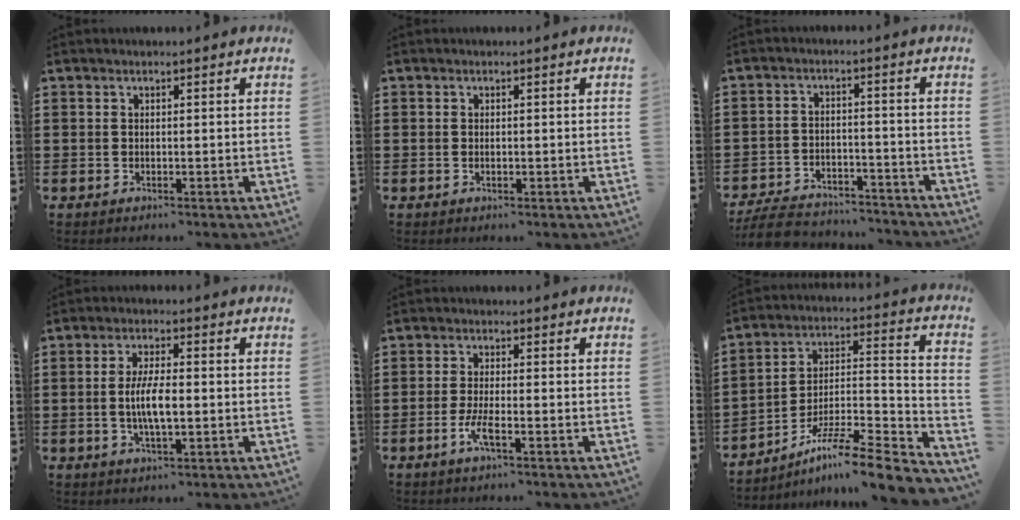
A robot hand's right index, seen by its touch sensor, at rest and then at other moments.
{"total": 0.6, "force": [-0.1, 0.3, 0.5], "torque": [-0.011, 0.001, -0.002]}
{"total": 6.8, "force": [-6.4, 1.3, 1.6], "torque": [-0.036, 0.013, -0.128]}
{"total": 5.8, "force": [-0.5, 1.7, 5.5], "torque": [-0.111, -0.002, -0.014]}
{"total": 3.6, "force": [-1.7, 0.5, 3.2], "torque": [-0.074, -0.009, -0.036]}
{"total": 8.8, "force": [-6.7, 0.5, 5.6], "torque": [-0.091, -0.002, -0.135]}